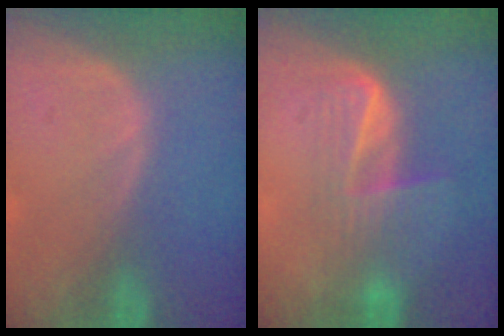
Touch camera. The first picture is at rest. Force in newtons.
{"total": 7.1, "press": 5.8, "slide": 4.1}